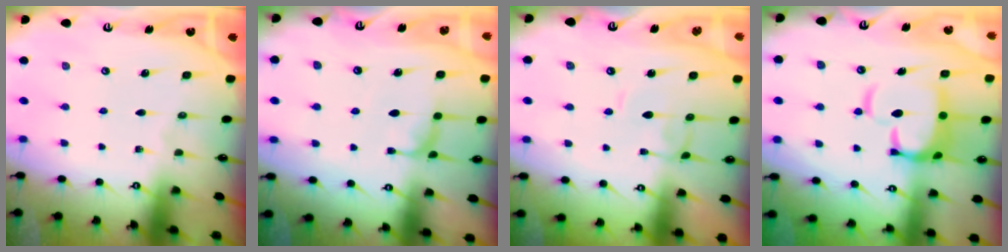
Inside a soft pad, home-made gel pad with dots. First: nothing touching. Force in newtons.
{"total": 0.9, "press": 0.8, "slide": 0.5}
{"total": 1.9, "press": 1.9, "slide": 0.3}
{"total": 9.5, "press": 9.4, "slide": 1.3}